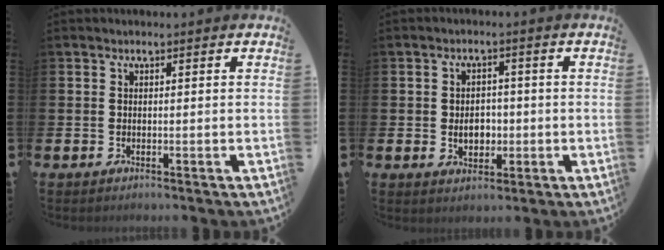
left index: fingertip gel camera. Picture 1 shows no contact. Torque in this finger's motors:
{"motor_torque": [0.70, 0.54, 0.10, 0.10]}